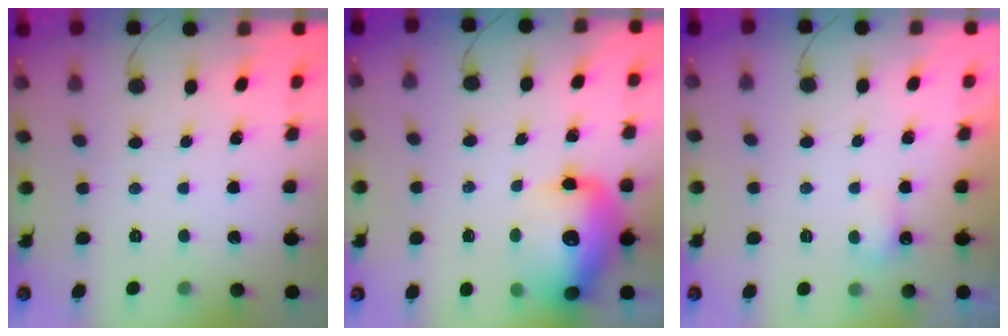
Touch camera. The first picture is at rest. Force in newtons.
{"total": 15.0, "press": 14.7, "slide": 3.2}
{"total": 3.2, "press": 3.1, "slide": 0.8}